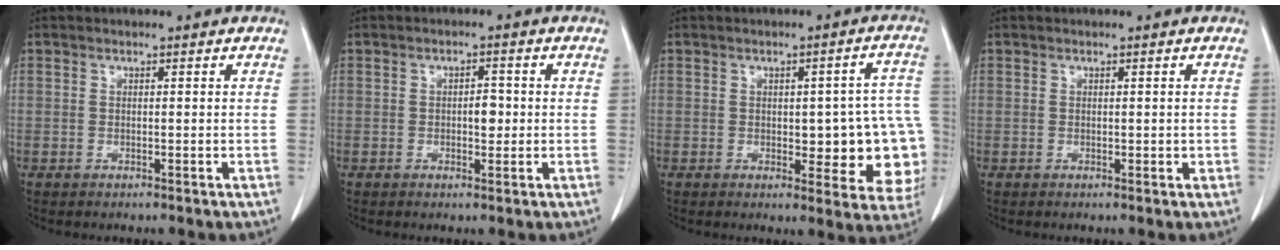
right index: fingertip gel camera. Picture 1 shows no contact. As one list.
[{"total": 2.5, "force": [-0.1, 1.2, 2.2], "torque": [-0.030, 0.003, -0.001]}, {"total": 13.7, "force": [-1.4, 5.3, 12.6], "torque": [-0.110, 0.019, -0.007]}, {"total": 0.9, "force": [0.1, 0.7, 0.6], "torque": [-0.004, 0.001, 0.003]}]